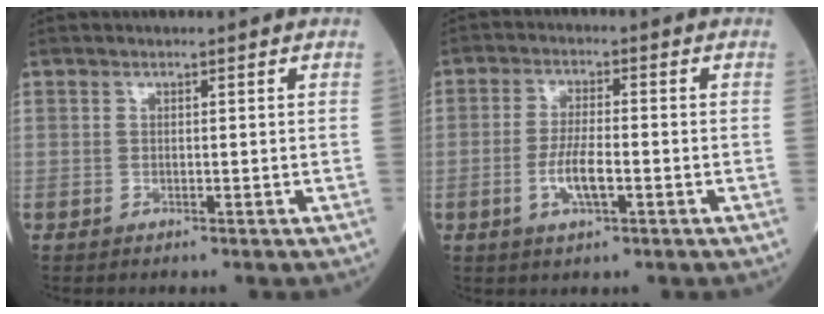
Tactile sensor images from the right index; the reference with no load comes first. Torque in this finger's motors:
{"motor_torque": [0.59, -0.09, 0.44, 0.10]}